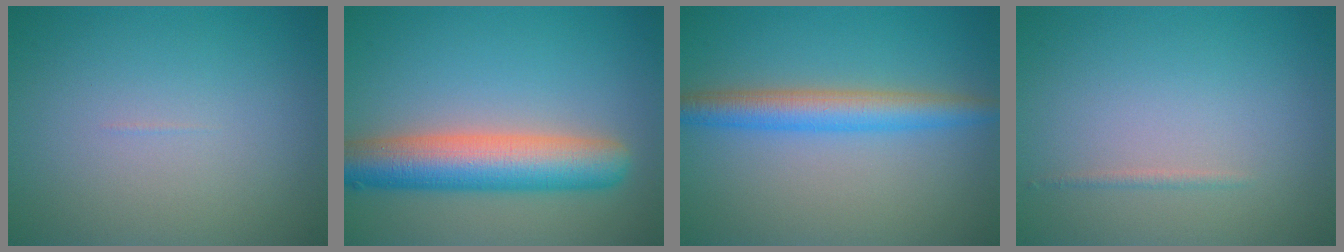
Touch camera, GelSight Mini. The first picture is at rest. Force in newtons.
{"total": 7.6, "press": 7.6, "slide": 0.4}
{"total": 4.1, "press": 4.1, "slide": 0.1}
{"total": 0.6, "press": 0.6, "slide": 0.0}